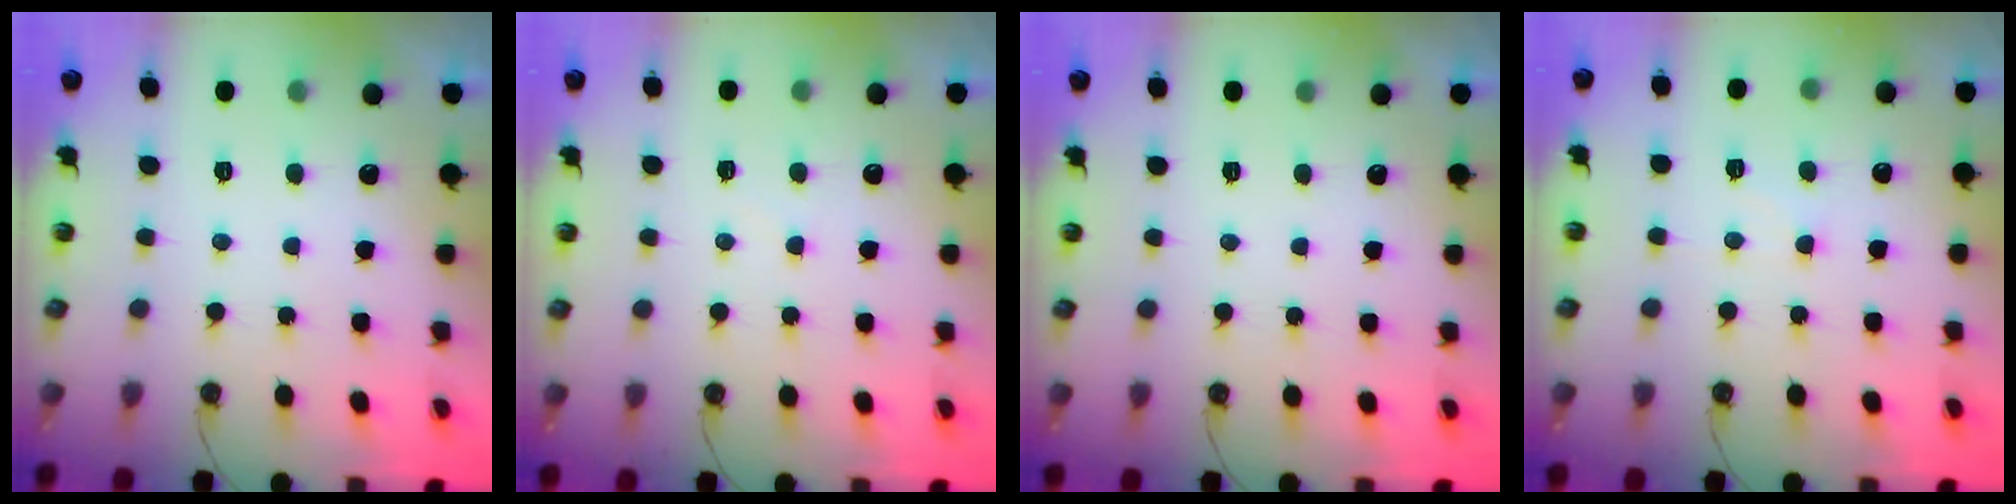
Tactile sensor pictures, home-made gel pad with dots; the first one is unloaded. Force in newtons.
{"total": 4.2, "press": 4.2, "slide": 0.4}
{"total": 0.0}
{"total": 5.5, "press": 5.5, "slide": 0.7}